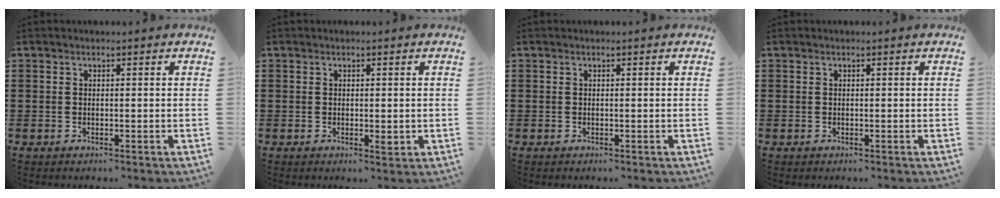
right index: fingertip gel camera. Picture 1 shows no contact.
{"total": 1.2, "force": [-0.1, 0.5, 1.1], "torque": [-0.019, -0.001, -0.002]}
{"total": 0.0}
{"total": 0.0}